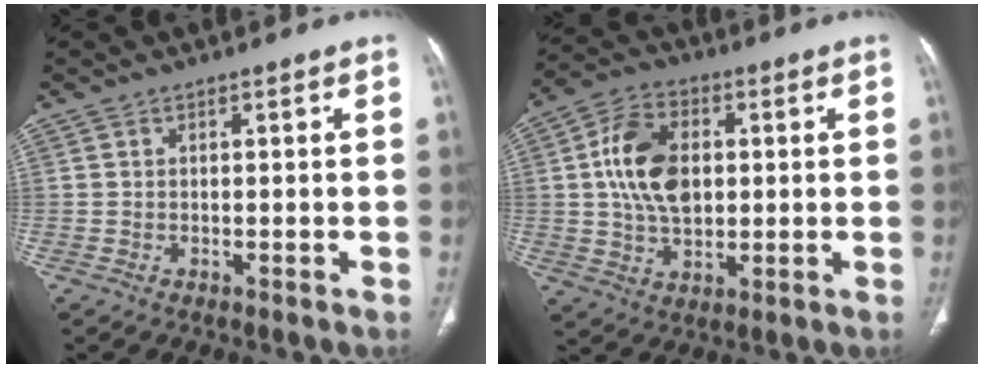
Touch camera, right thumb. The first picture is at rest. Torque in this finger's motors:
{"motor_torque": [1.84, 1.58, 1.14, -0.32, 0.17]}